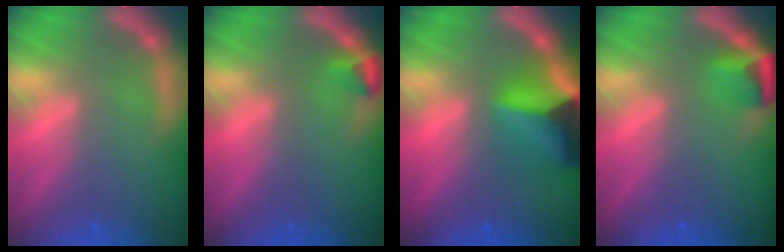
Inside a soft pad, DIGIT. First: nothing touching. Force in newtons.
{"total": 1.5}
{"total": 9.0}
{"total": 2.9}